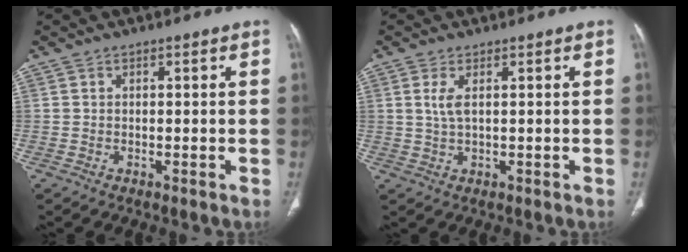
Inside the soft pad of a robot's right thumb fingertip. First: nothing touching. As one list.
[{"total": 2.9, "force": [0.9, 0.9, 2.6], "torque": [-0.067, 0.000, 0.025]}]